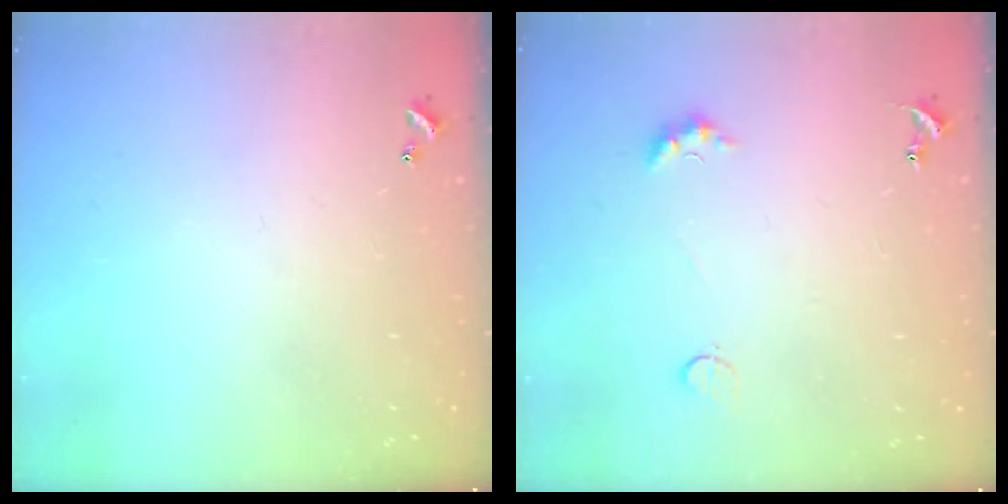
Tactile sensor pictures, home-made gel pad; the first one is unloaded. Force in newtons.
{"total": 2.8, "press": 2.7, "slide": 0.5}